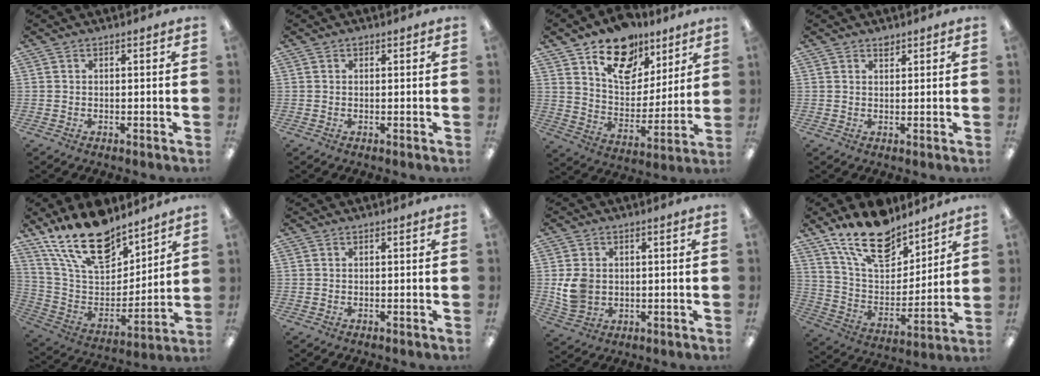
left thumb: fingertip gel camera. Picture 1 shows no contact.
{"total": 0.6, "force": [0.4, 0.4, 0.3], "torque": [-0.007, 0.004, 0.006]}
{"total": 16.0, "force": [10.9, 9.4, 7.0], "torque": [-0.113, -0.059, 0.198]}
{"total": 1.5, "force": [1.3, 0.7, 0.4], "torque": [0.000, -0.004, 0.023]}
{"total": 20.9, "force": [15.5, 9.5, 10.3], "torque": [-0.193, -0.090, 0.278]}
{"total": 0.0}
{"total": 6.9, "force": [0.3, 5.8, 3.7], "torque": [-0.075, 0.004, 0.005]}
{"total": 18.7, "force": [13.9, 8.7, 8.9], "torque": [-0.162, -0.080, 0.250]}